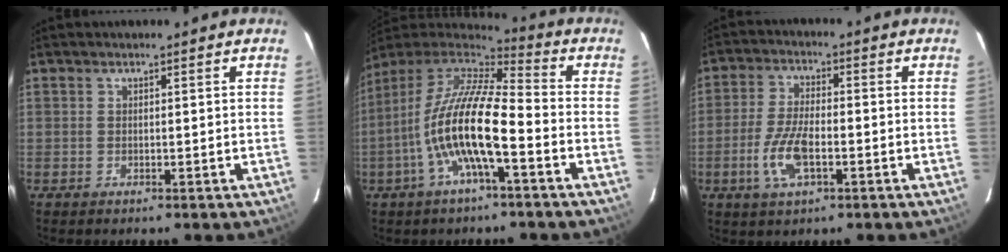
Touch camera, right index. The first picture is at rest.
{"total": 15.9, "force": [-4.9, 3.4, 14.8], "torque": [-0.270, -0.011, -0.098]}
{"total": 8.5, "force": [-2.9, 3.3, 7.3], "torque": [-0.156, -0.003, -0.055]}